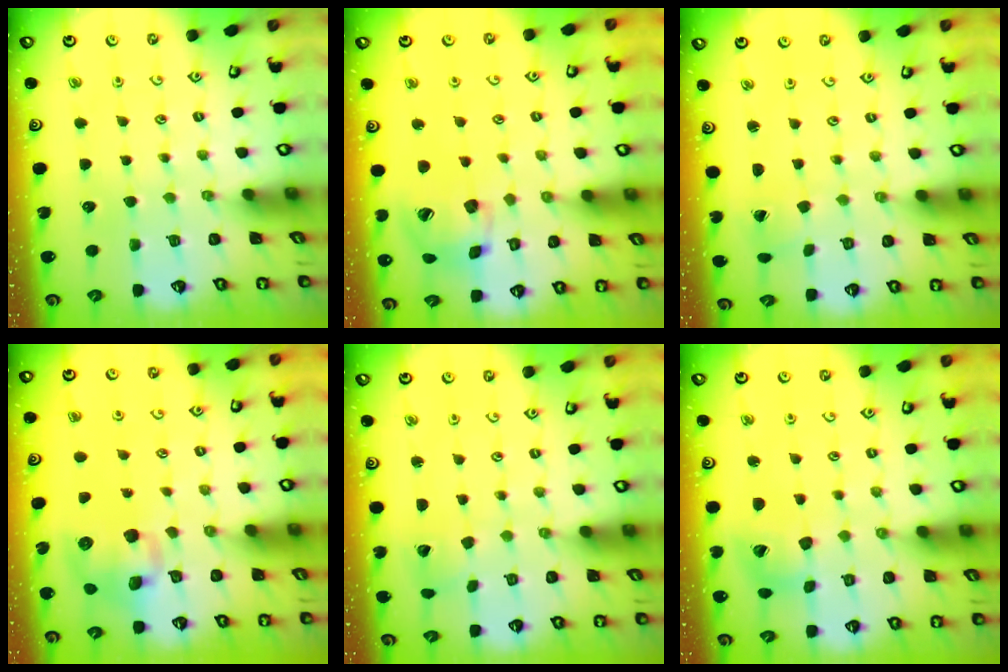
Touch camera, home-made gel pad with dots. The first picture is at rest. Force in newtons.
{"total": 20.0, "press": 19.7, "slide": 2.9}
{"total": 1.0, "press": 1.0, "slide": 0.1}
{"total": 9.4, "press": 9.3, "slide": 1.8}
{"total": 2.8, "press": 2.8, "slide": 0.4}
{"total": 11.9, "press": 11.8, "slide": 1.5}